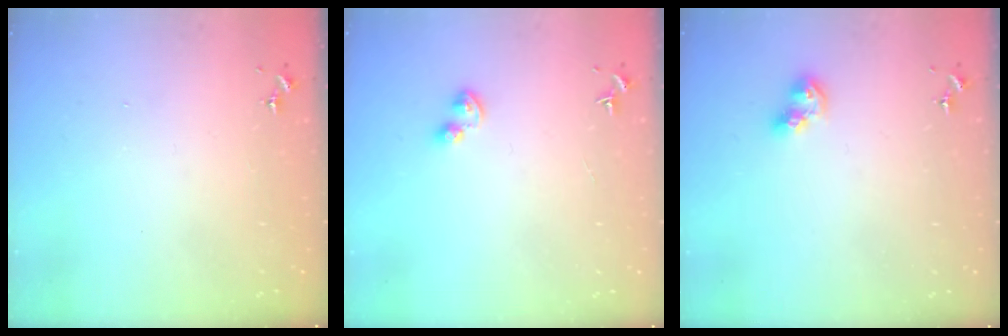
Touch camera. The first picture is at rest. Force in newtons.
{"total": 4.0, "press": 4.0, "slide": 0.6}
{"total": 8.4, "press": 8.3, "slide": 1.0}